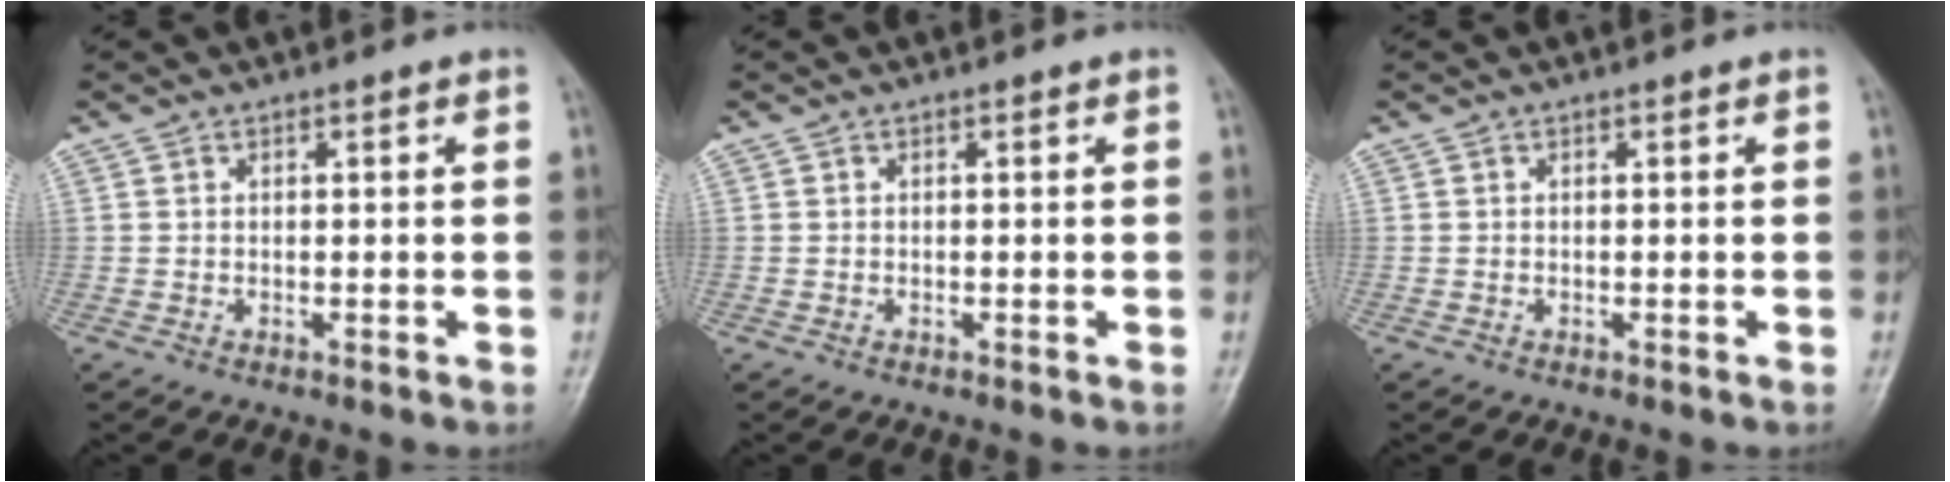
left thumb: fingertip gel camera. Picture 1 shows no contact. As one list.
[{"total": 0.0}, {"total": 0.0}]